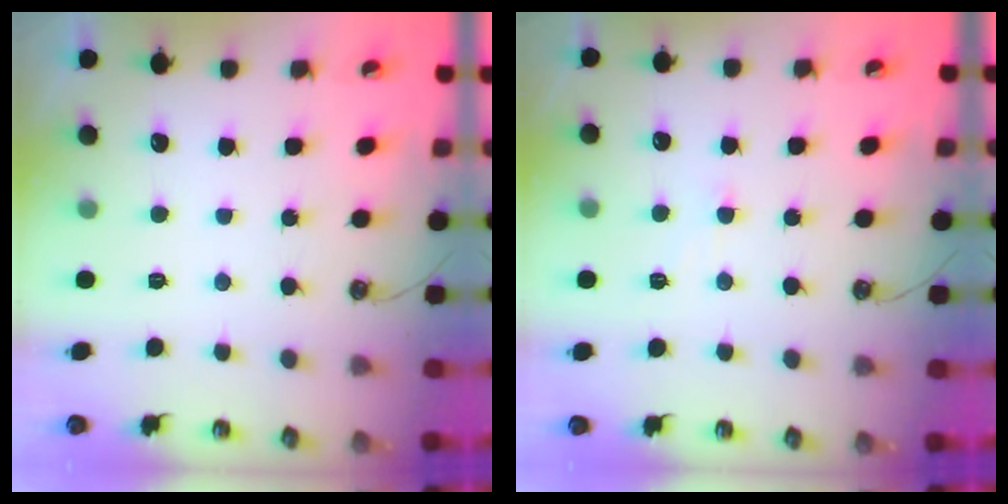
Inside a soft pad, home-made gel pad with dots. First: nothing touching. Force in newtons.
{"total": 1.5, "press": 1.5, "slide": 0.3}